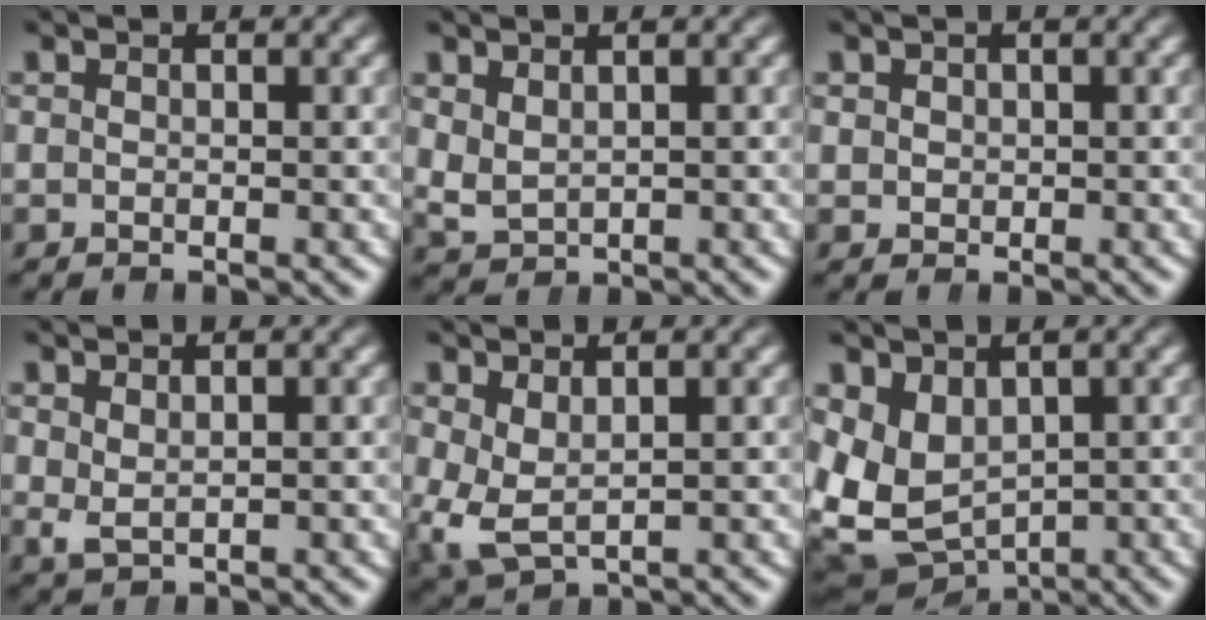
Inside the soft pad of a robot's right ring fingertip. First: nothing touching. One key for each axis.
{"total": 1.9, "fx": 1.0, "fy": 1.4, "fz": 0.7, "tx": -0.029, "ty": -0.015, "tz": 0.037}
{"total": 1.0, "fx": 0.5, "fy": 0.8, "fz": 0.1, "tx": -0.007, "ty": -0.006, "tz": 0.016}
{"total": 0.9, "fx": 0.6, "fy": 0.1, "fz": 0.6, "tx": -0.015, "ty": -0.014, "tz": 0.027}
{"total": 4.1, "fx": -0.3, "fy": 3.4, "fz": 2.3, "tx": -0.083, "ty": -0.039, "tz": 0.018}
{"total": 10.3, "fx": -1.1, "fy": 8.8, "fz": 5.3, "tx": -0.152, "ty": -0.050, "tz": 0.002}